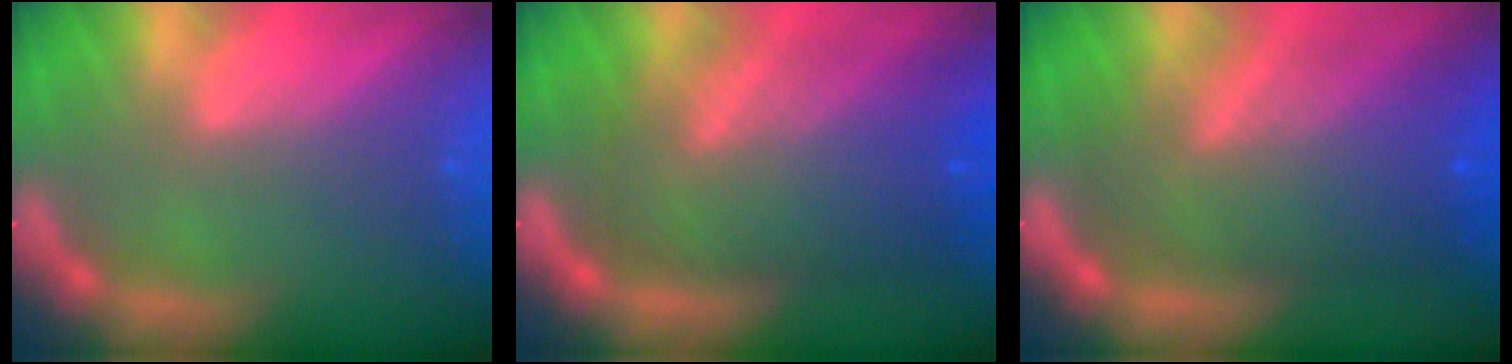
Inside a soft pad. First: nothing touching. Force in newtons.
{"total": 10.1}
{"total": 9.5}